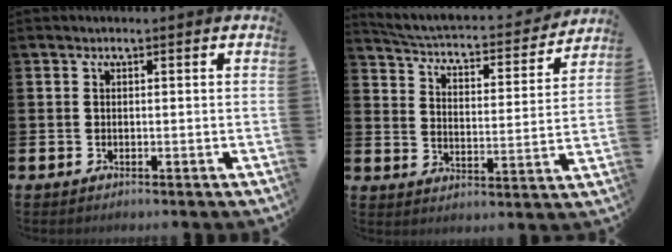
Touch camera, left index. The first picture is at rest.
{"total": 3.8, "force": [3.6, 0.8, 1.0], "torque": [-0.043, -0.037, 0.051]}